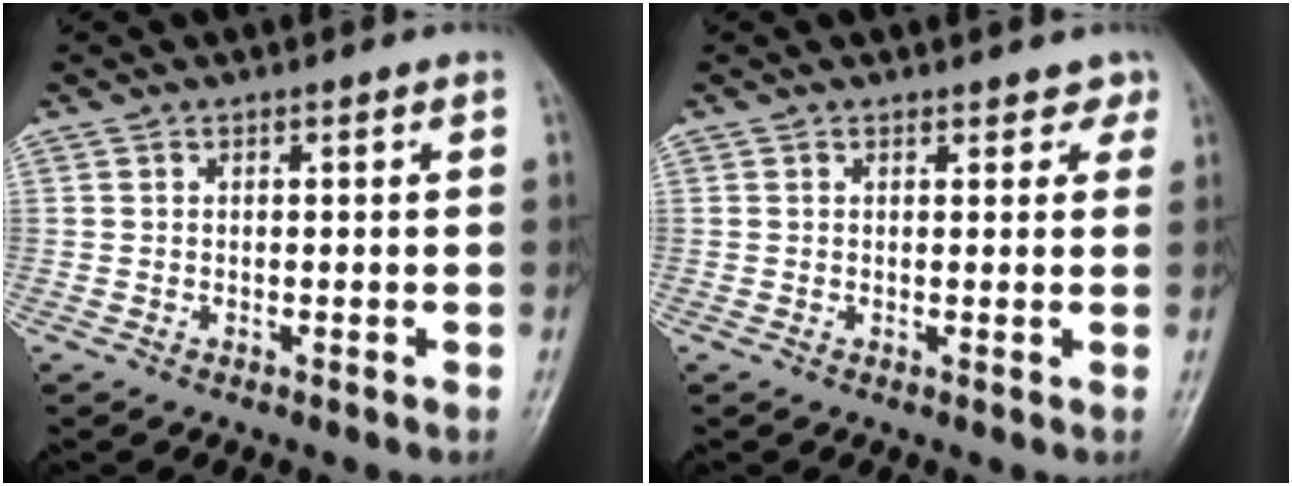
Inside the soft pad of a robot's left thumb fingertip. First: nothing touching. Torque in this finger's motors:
{"motor_torque": [-0.06, 0.02, -0.07, -0.18, 0.04]}